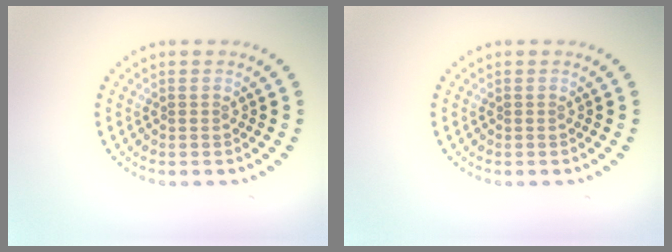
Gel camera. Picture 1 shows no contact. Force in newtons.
{"total": 0.0}